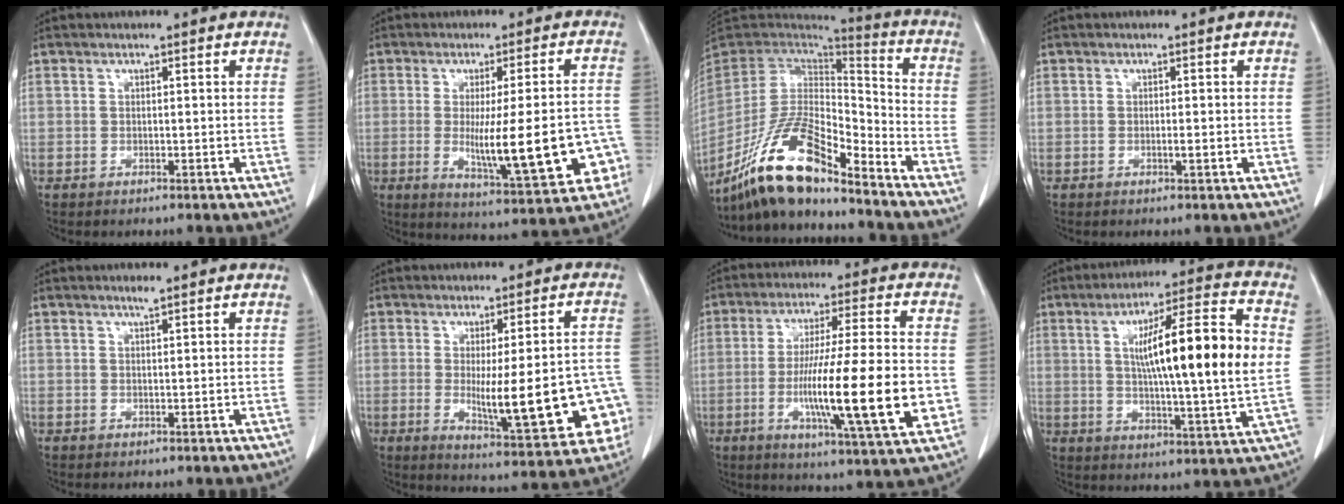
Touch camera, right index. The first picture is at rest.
{"total": 15.5, "force": [-3.5, 2.2, 14.9], "torque": [-0.202, -0.008, -0.033]}
{"total": 16.5, "force": [-12.8, 3.2, 9.8], "torque": [-0.187, 0.003, -0.239]}
{"total": 0.9, "force": [-0.2, 0.0, 0.8], "torque": [-0.015, -0.002, 0.000]}
{"total": 0.9, "force": [0.8, 0.0, 0.5], "torque": [-0.012, -0.001, 0.016]}
{"total": 17.5, "force": [-3.7, 3.5, 16.7], "torque": [-0.151, 0.007, -0.025]}
{"total": 18.5, "force": [-3.4, 1.1, 18.2], "torque": [-0.286, -0.015, -0.051]}
{"total": 18.6, "force": [2.5, 1.0, 18.5], "torque": [-0.293, 0.007, 0.030]}